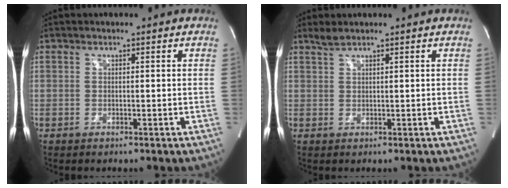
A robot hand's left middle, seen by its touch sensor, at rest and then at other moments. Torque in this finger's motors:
{"motor_torque": [0.12, -0.01, -0.04, 0.00]}